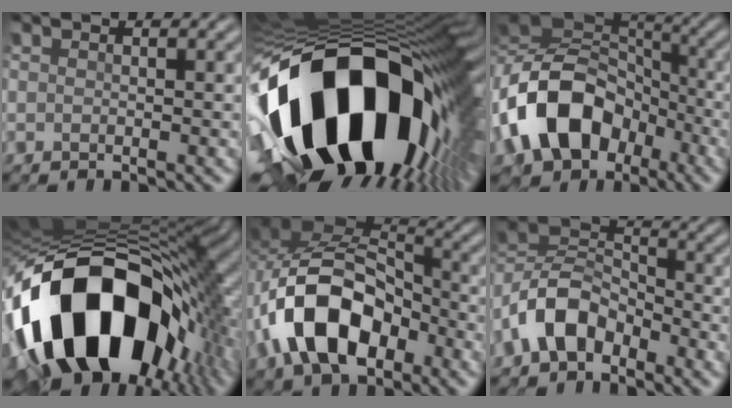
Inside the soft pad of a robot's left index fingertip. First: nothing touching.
{"total": 20.7, "force": [-6.2, 11.8, 15.9], "torque": [-0.292, -0.072, -0.073]}
{"total": 13.4, "force": [-4.6, 9.6, 8.2], "torque": [-0.170, -0.007, -0.084]}
{"total": 18.2, "force": [-6.2, 11.2, 12.9], "torque": [-0.229, -0.028, -0.085]}
{"total": 10.7, "force": [-4.2, 6.4, 7.5], "torque": [-0.142, 0.011, -0.077]}
{"total": 6.9, "force": [-3.8, 4.0, 4.1], "torque": [-0.089, 0.013, -0.087]}